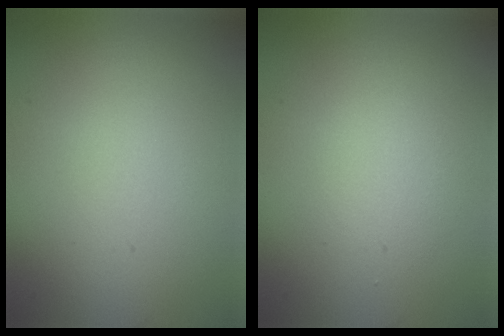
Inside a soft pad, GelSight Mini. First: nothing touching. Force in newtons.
{"total": 1.7, "press": 1.7, "slide": 0.2}